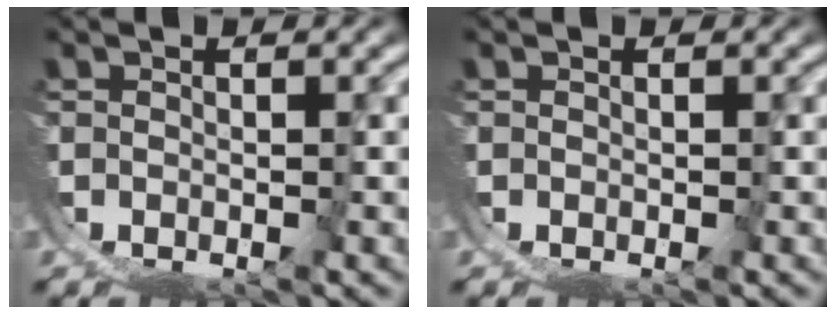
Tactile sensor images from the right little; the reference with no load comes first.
{"total": 0.0}